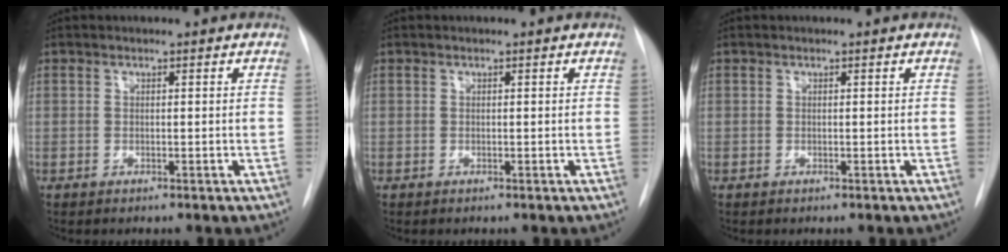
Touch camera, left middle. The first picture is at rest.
{"total": 0.0}
{"total": 0.0}